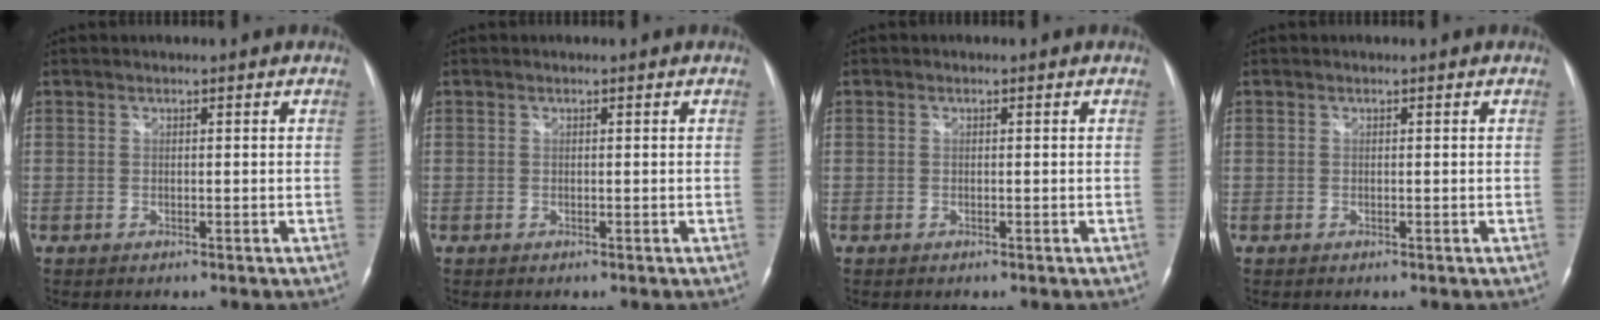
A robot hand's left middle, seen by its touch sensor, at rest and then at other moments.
{"total": 0.0}
{"total": 0.0}
{"total": 0.0}